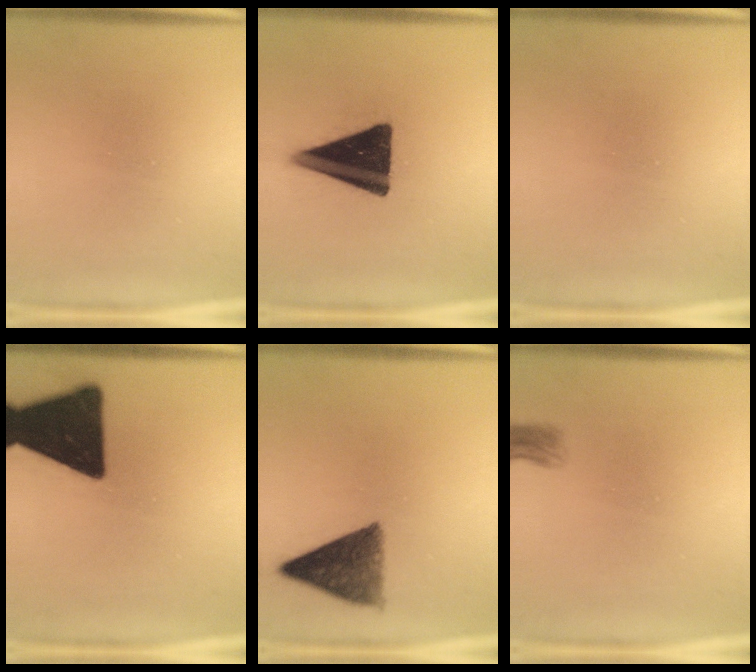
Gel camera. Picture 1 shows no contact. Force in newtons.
{"total": 17.4}
{"total": 0.0}
{"total": 19.0}
{"total": 8.8}
{"total": 1.6}